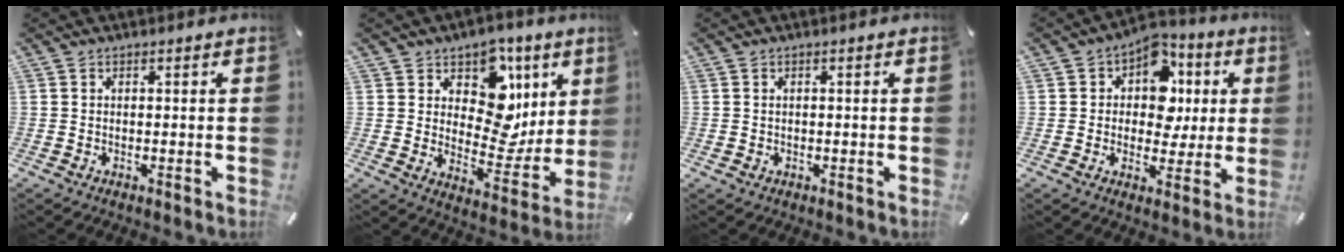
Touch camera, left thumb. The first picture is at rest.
{"total": 14.2, "force": [5.0, 10.8, 7.7], "torque": [-0.089, -0.053, 0.091]}
{"total": 0.8, "force": [0.0, 0.7, 0.3], "torque": [-0.007, 0.005, -0.001]}
{"total": 11.4, "force": [2.8, 9.1, 6.2], "torque": [-0.088, -0.020, 0.049]}